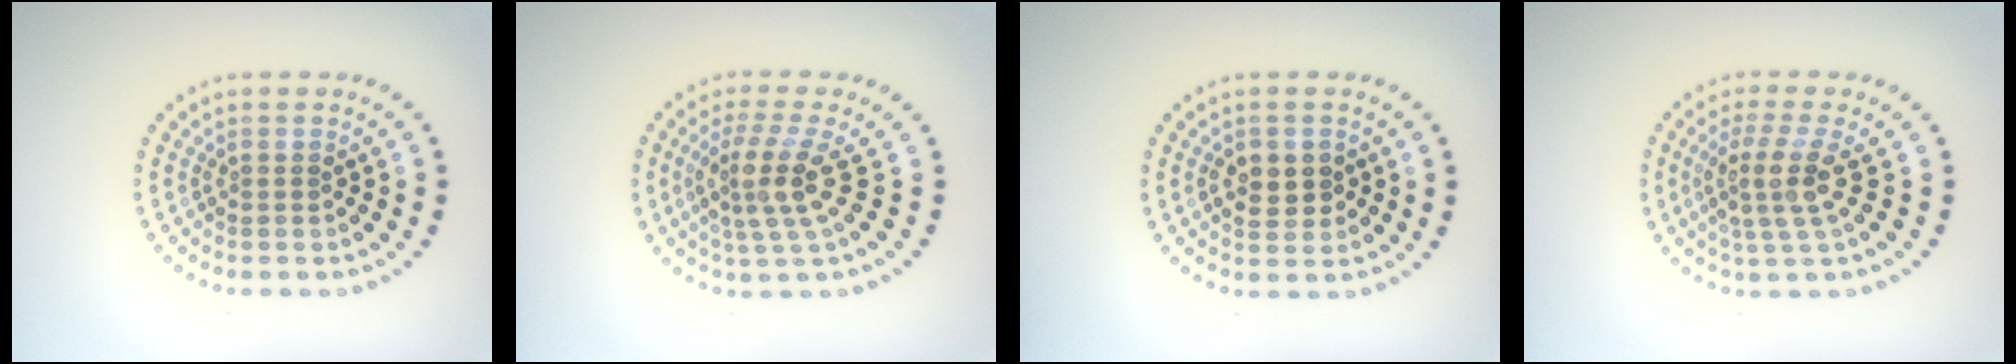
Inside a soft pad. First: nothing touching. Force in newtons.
{"total": 4.0, "press": 2.8, "slide": 2.8}
{"total": 2.8, "press": 2.8, "slide": 0.3}
{"total": 3.8, "press": 2.7, "slide": 2.6}